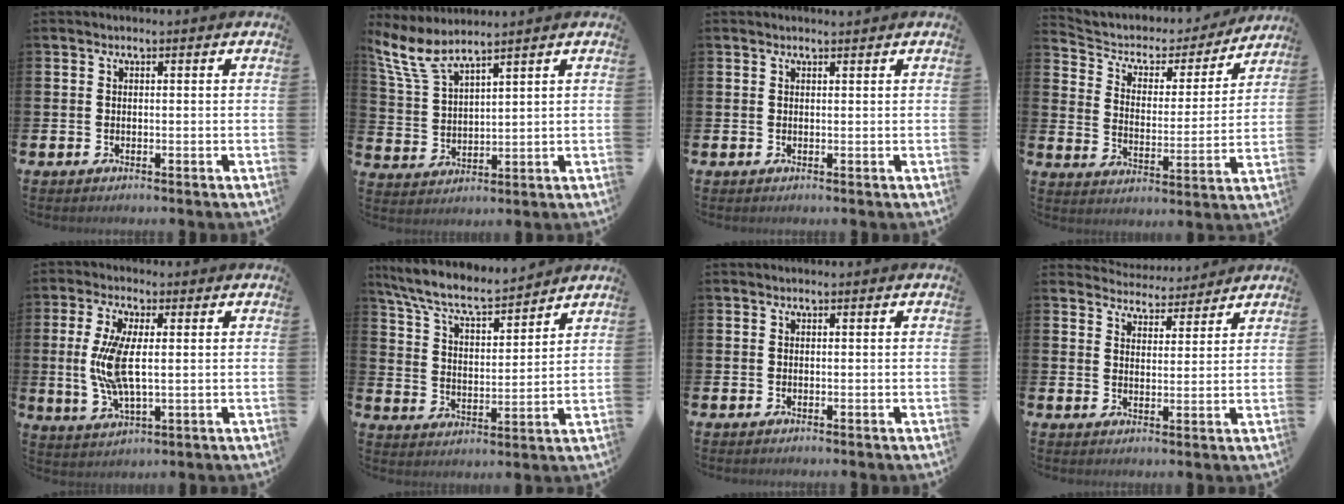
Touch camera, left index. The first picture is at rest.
{"total": 6.3, "force": [5.6, 1.0, 2.7], "torque": [-0.078, -0.019, 0.100]}
{"total": 0.6, "force": [0.6, -0.1, -0.1], "torque": [0.011, -0.005, 0.009]}
{"total": 4.9, "force": [4.2, 2.4, 0.9], "torque": [-0.048, -0.035, 0.062]}
{"total": 8.0, "force": [1.1, 3.2, 7.3], "torque": [-0.144, 0.000, 0.014]}
{"total": 7.9, "force": [7.4, 1.3, 2.5], "torque": [-0.083, -0.051, 0.128]}
{"total": 0.0}
{"total": 4.4, "force": [4.3, 0.9, -0.5], "torque": [-0.005, -0.031, 0.077]}